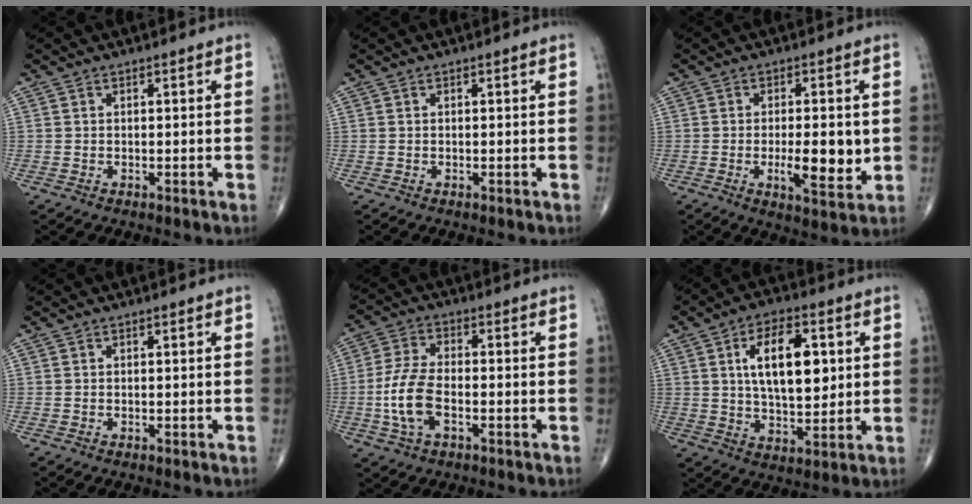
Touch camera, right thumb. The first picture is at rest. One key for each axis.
{"total": 0.0}
{"total": 9.1, "fx": -0.8, "fy": 3.2, "fz": 8.5, "tx": -0.122, "ty": -0.015, "tz": -0.009}
{"total": 0.0}
{"total": 9.1, "fx": -2.3, "fy": 4.6, "fz": 7.5, "tx": -0.164, "ty": 0.016, "tz": -0.047}
{"total": 14.2, "fx": 3.1, "fy": 7.2, "fz": 11.8, "tx": -0.174, "ty": -0.008, "tz": 0.054}